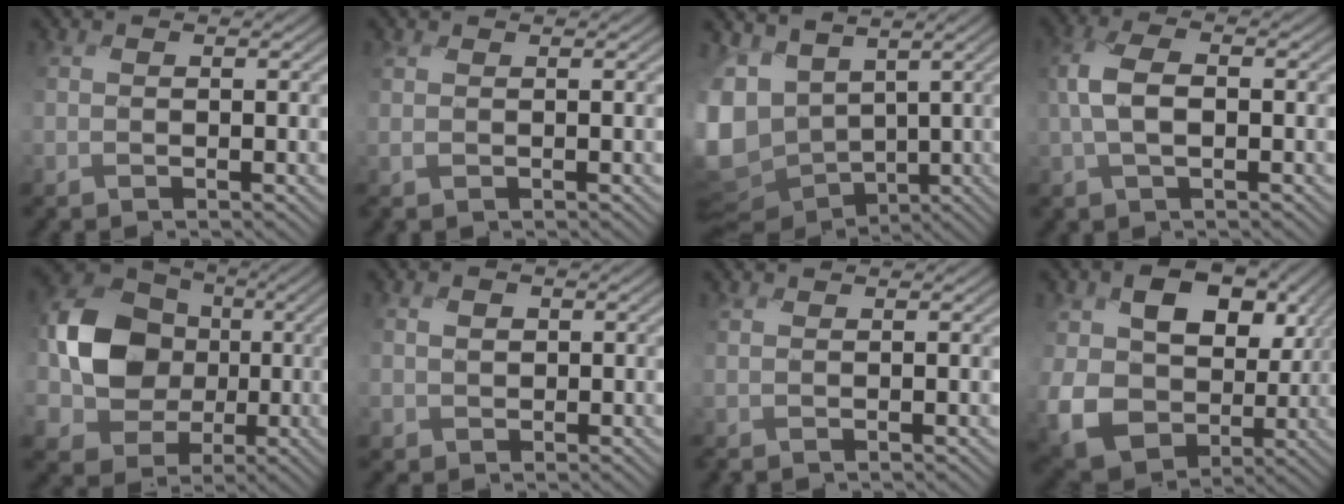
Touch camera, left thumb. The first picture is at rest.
{"total": 0.5, "force": [0.4, 0.0, 0.3], "torque": [-0.011, 0.002, 0.009]}
{"total": 11.7, "force": [1.4, 9.4, 6.8], "torque": [-0.219, -0.028, 0.053]}
{"total": 6.0, "force": [-0.4, 3.2, 5.0], "torque": [-0.122, 0.006, -0.017]}
{"total": 11.4, "force": [-0.7, 10.0, 5.5], "torque": [-0.123, -0.001, -0.033]}
{"total": 1.7, "force": [-0.1, 1.6, 0.6], "torque": [-0.018, -0.003, -0.004]}
{"total": 0.7, "force": [0.5, -0.4, 0.2], "torque": [-0.006, 0.004, 0.011]}
{"total": 14.9, "force": [2.0, 11.6, 9.1], "torque": [-0.204, -0.019, 0.043]}